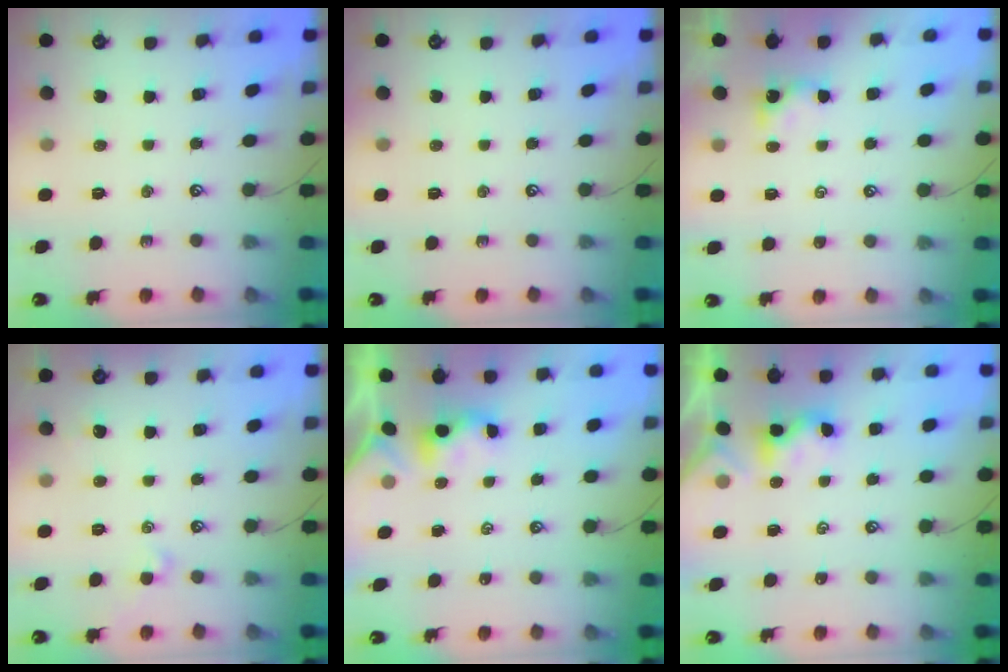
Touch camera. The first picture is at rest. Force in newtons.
{"total": 0.0}
{"total": 0.8, "press": 0.8, "slide": 0.1}
{"total": 1.9, "press": 1.8, "slide": 0.6}
{"total": 0.5, "press": 0.4, "slide": 0.3}
{"total": 2.3, "press": 2.3, "slide": 0.1}